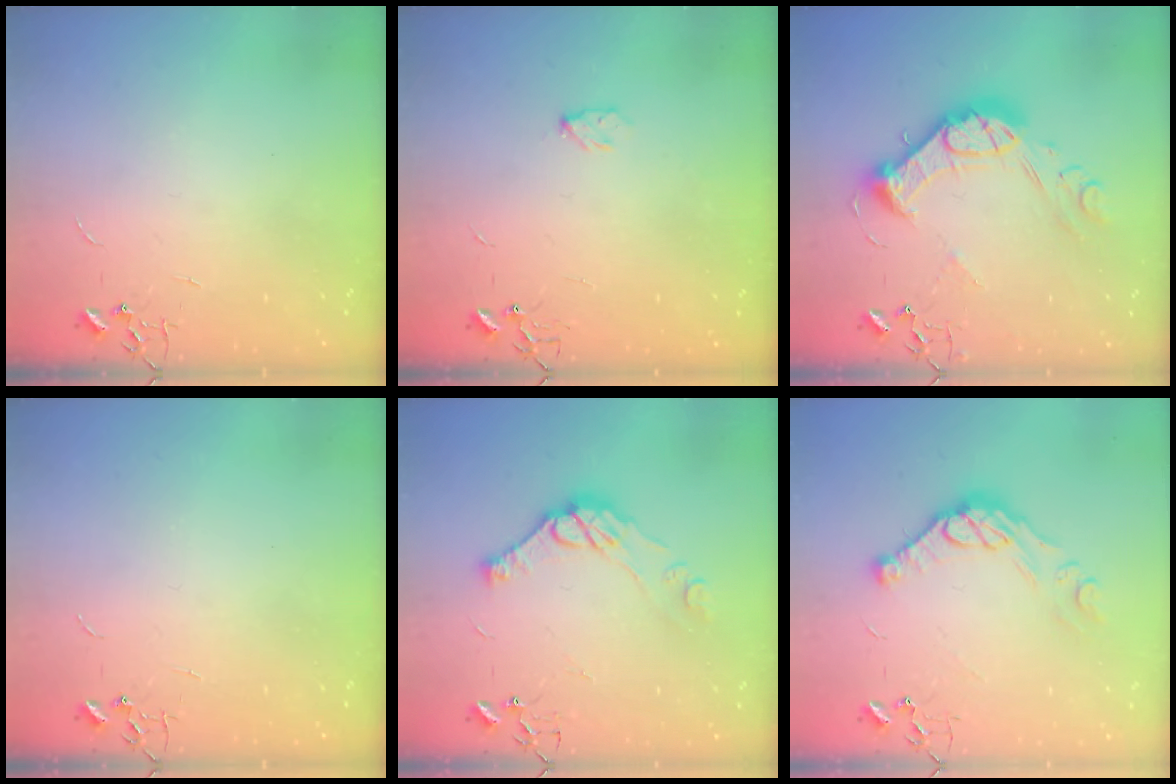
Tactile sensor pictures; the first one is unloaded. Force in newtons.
{"total": 3.9, "press": 3.8, "slide": 0.5}
{"total": 16.8, "press": 16.8, "slide": 0.4}
{"total": 0.0}
{"total": 11.5, "press": 11.4, "slide": 0.8}
{"total": 12.2, "press": 12.1, "slide": 0.9}